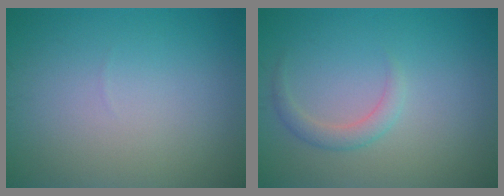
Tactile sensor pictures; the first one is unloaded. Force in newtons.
{"total": 1.7, "press": 1.7, "slide": 0.1}